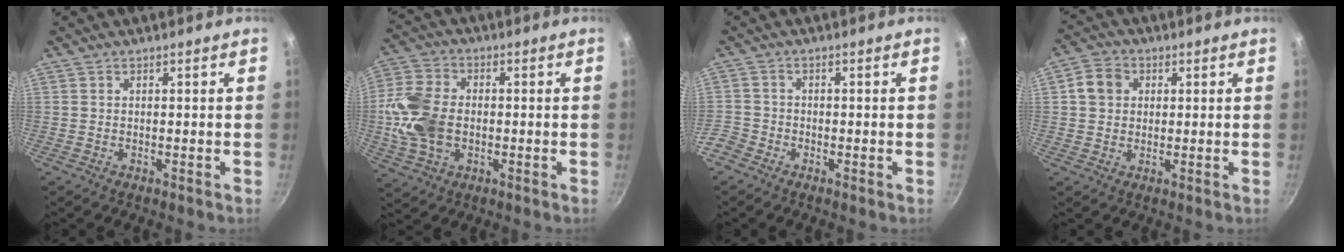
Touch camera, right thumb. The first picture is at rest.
{"total": 13.5, "force": [-1.1, 9.4, 9.6], "torque": [-0.190, 0.015, -0.027]}
{"total": 4.1, "force": [-2.6, 2.9, 1.3], "torque": [-0.035, 0.018, -0.058]}
{"total": 5.7, "force": [1.2, 4.9, 2.6], "torque": [-0.029, 0.008, 0.011]}